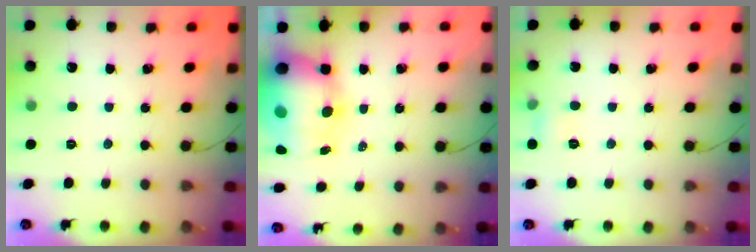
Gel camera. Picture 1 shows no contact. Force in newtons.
{"total": 16.2, "press": 15.7, "slide": 3.8}
{"total": 4.7, "press": 4.5, "slide": 1.3}